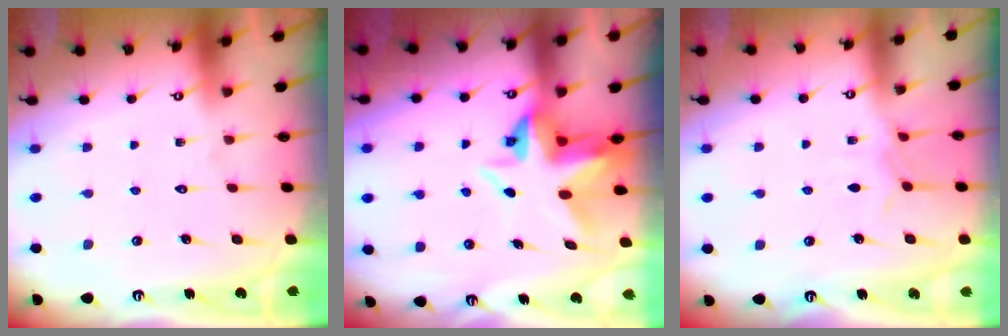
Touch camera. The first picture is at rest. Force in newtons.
{"total": 6.4, "press": 6.4, "slide": 0.6}
{"total": 5.4, "press": 5.4, "slide": 0.6}